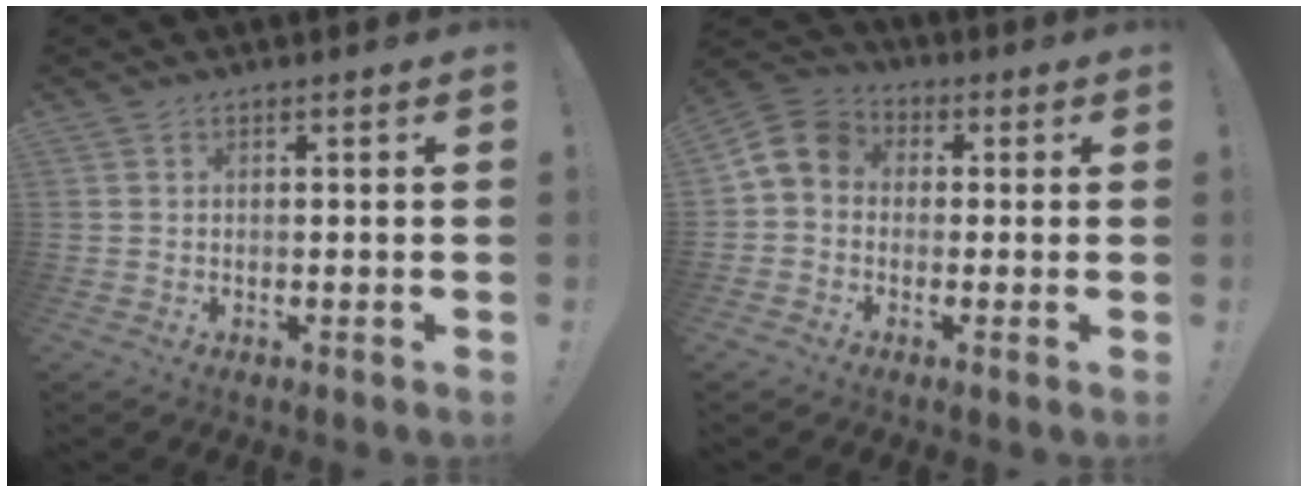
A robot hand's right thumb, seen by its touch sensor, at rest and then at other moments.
{"total": 7.6, "force": [-0.3, 6.3, 4.2], "torque": [-0.077, 0.015, -0.001]}